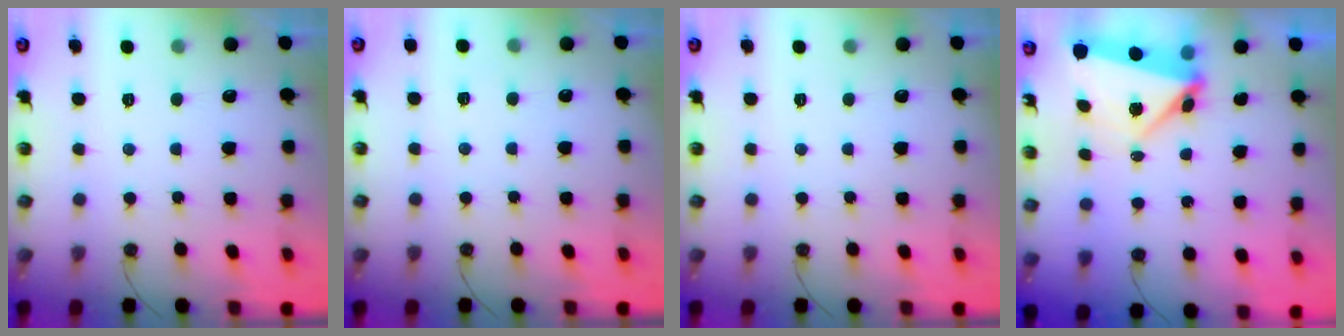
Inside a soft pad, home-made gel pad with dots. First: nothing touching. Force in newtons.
{"total": 2.1, "press": 0.8, "slide": 2.0}
{"total": 0.0}
{"total": 5.2, "press": 4.6, "slide": 2.2}